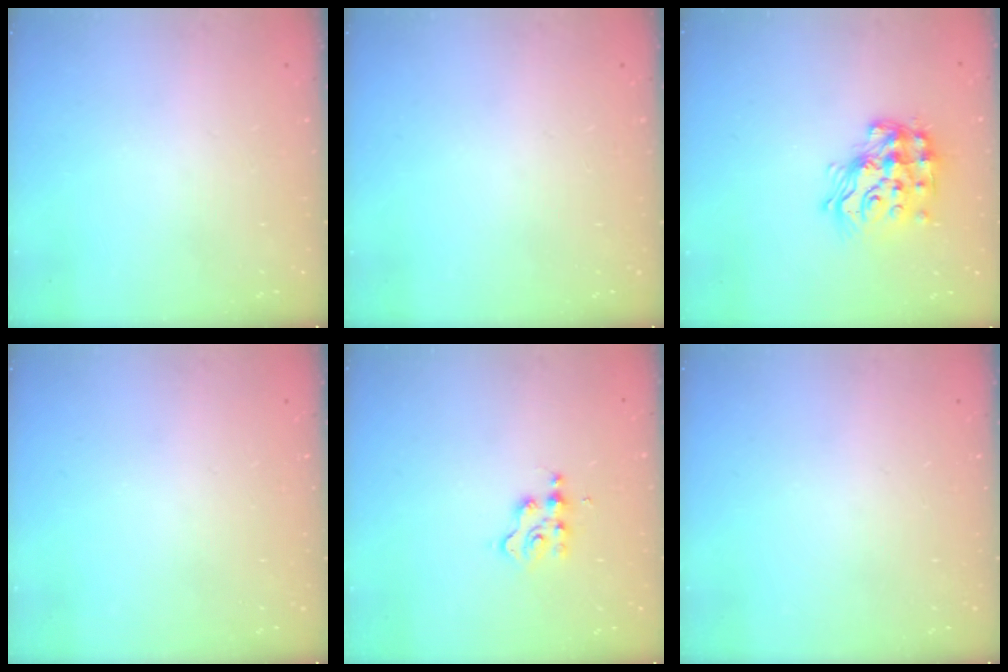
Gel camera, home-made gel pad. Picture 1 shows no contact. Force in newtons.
{"total": 0.0}
{"total": 15.7, "press": 15.6, "slide": 1.2}
{"total": 0.0}
{"total": 2.7, "press": 2.6, "slide": 0.4}
{"total": 0.0}